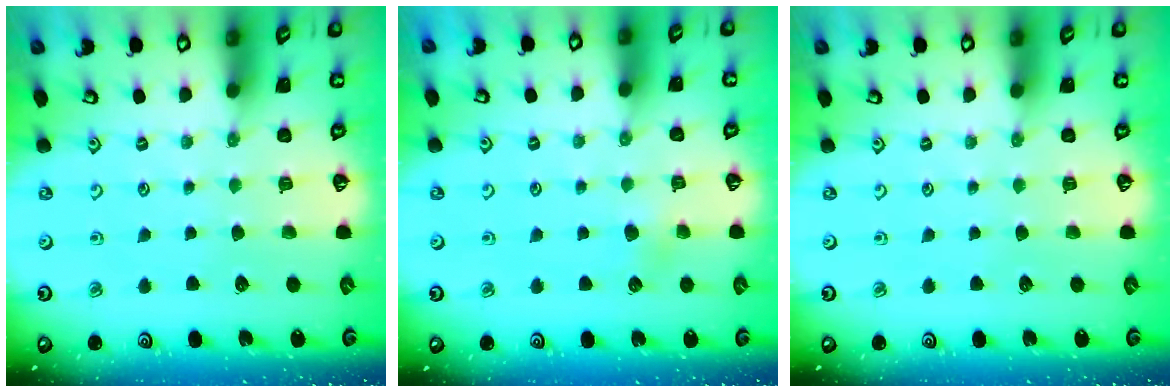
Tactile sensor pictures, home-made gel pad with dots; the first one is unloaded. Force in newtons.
{"total": 2.6, "press": 2.6, "slide": 0.5}
{"total": 0.0}